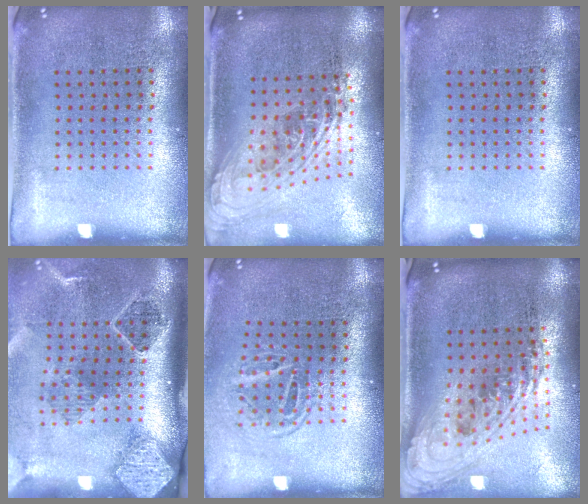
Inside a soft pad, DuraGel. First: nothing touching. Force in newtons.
{"total": 2.2, "press": 1.6, "slide": 1.4}
{"total": 0.0}
{"total": 2.8, "press": 2.0, "slide": 1.9}
{"total": 1.5, "press": 1.0, "slide": 1.1}
{"total": 2.4, "press": 1.7, "slide": 1.7}